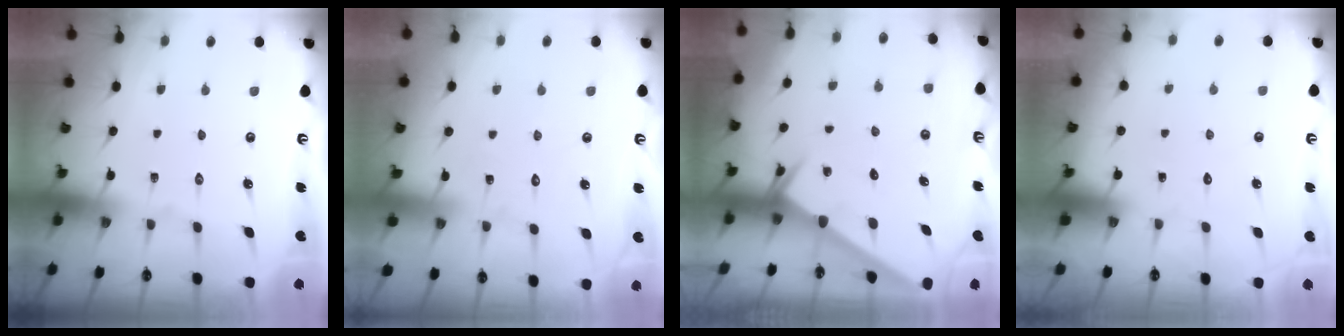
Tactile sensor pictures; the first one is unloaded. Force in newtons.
{"total": 4.1, "press": 4.1, "slide": 0.4}
{"total": 2.5, "press": 2.5, "slide": 0.1}
{"total": 1.5, "press": 1.5, "slide": 0.2}